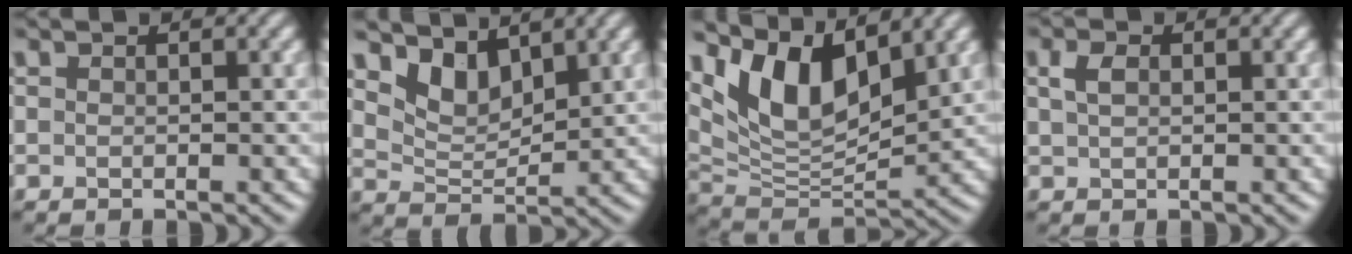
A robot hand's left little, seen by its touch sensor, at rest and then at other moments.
{"total": 3.8, "force": [3.0, 1.7, 1.7], "torque": [-0.045, -0.009, 0.054]}
{"total": 8.9, "force": [4.8, 3.8, 6.4], "torque": [-0.125, -0.005, 0.092]}
{"total": 1.8, "force": [0.7, 1.1, 1.2], "torque": [-0.030, 0.004, 0.012]}